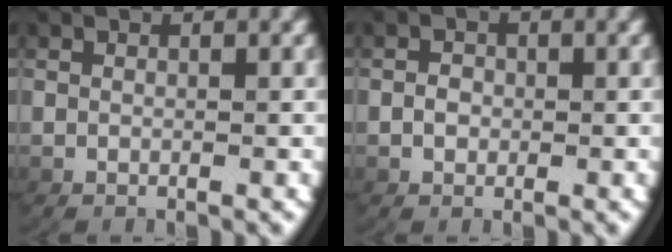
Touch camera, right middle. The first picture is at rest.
{"total": 0.7, "force": [-0.2, 0.6, 0.4], "torque": [-0.015, -0.007, 0.001]}